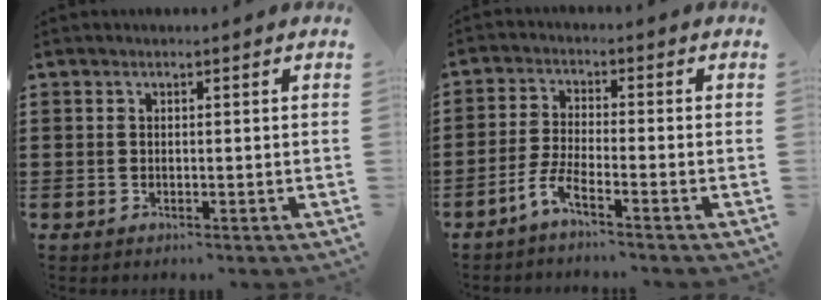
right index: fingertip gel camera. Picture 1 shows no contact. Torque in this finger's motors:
{"motor_torque": [0.39, 0.81, 0.17, 0.09]}